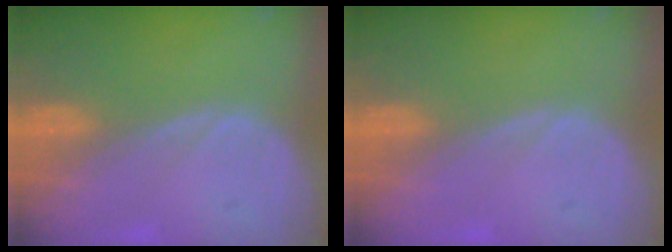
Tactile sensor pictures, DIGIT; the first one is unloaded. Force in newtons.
{"total": 0.0}